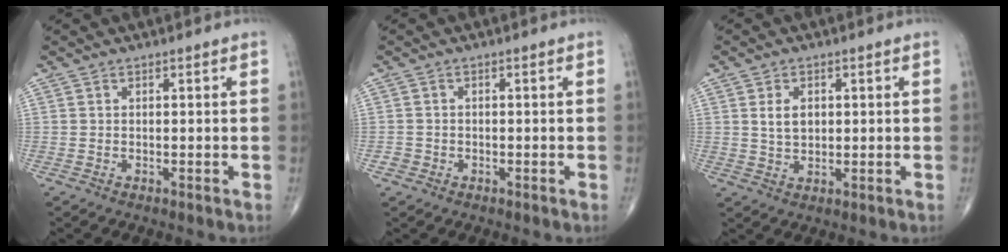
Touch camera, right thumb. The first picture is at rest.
{"total": 1.4, "force": [-0.6, 1.2, 0.2], "torque": [0.000, 0.005, -0.014]}
{"total": 4.1, "force": [0.9, 2.7, 2.8], "torque": [-0.042, -0.005, 0.021]}